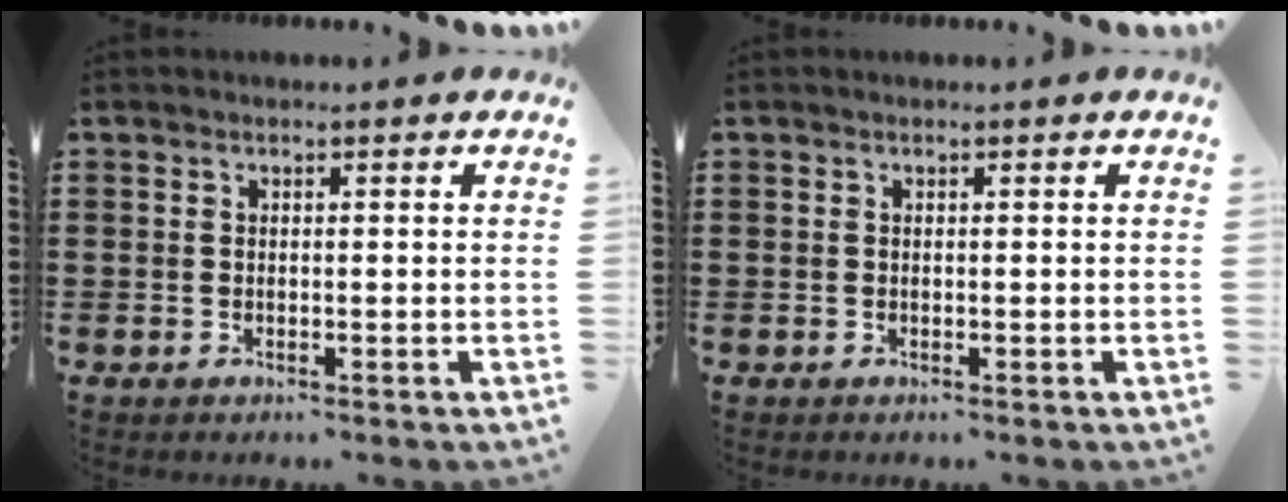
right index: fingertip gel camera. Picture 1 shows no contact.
{"total": 0.0}